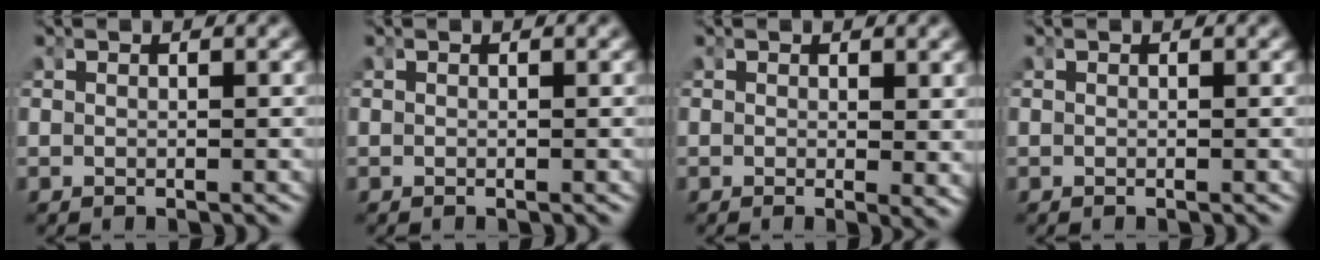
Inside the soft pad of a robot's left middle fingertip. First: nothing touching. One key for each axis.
{"total": 0.0}
{"total": 0.9, "fx": 0.1, "fy": 0.3, "fz": 0.9, "tx": -0.011, "ty": -0.008, "tz": 0.003}
{"total": 0.0}